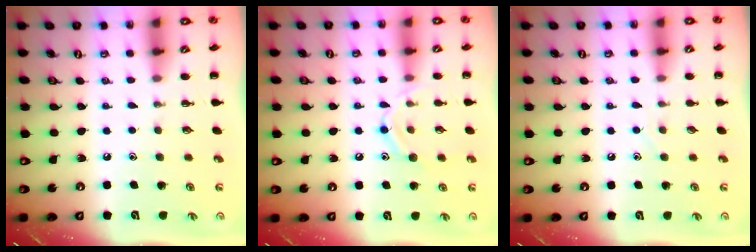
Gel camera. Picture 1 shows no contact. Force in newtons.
{"total": 10.1, "press": 10.0, "slide": 1.1}
{"total": 2.3, "press": 2.3, "slide": 0.6}